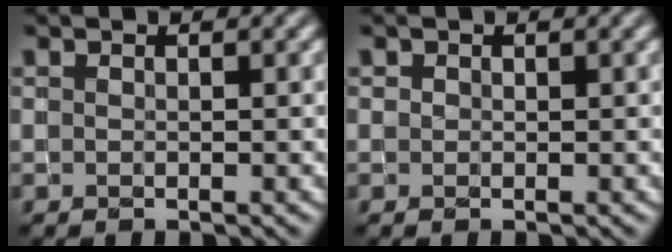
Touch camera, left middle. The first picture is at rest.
{"total": 0.0}